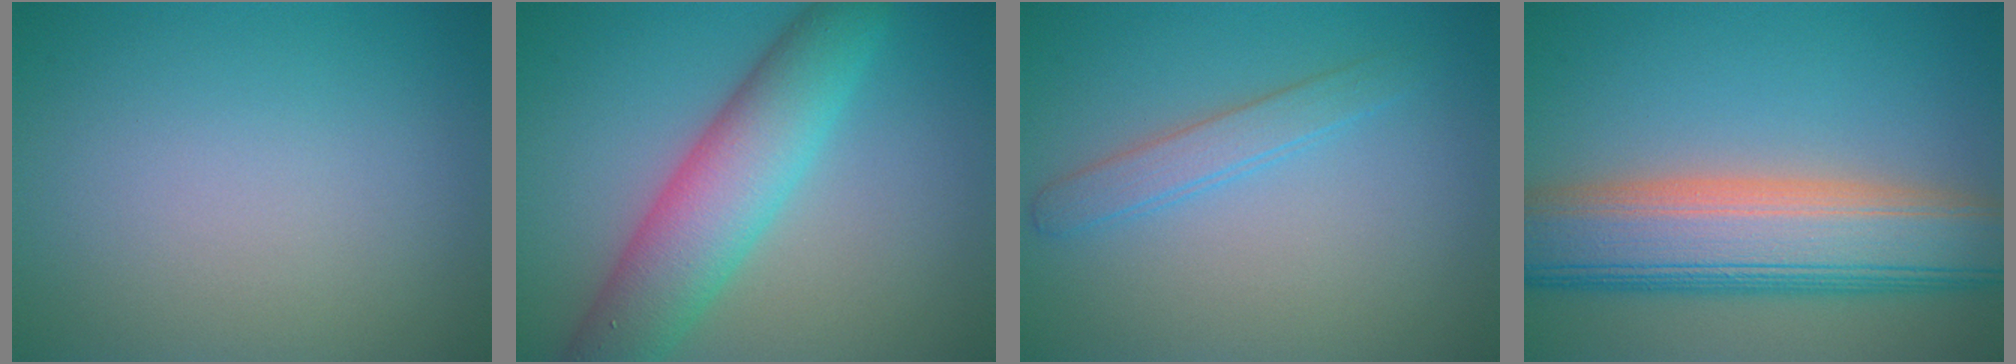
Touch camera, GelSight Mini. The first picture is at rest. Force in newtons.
{"total": 7.2, "press": 7.2, "slide": 0.1}
{"total": 2.0, "press": 2.0, "slide": 0.0}
{"total": 10.6, "press": 10.5, "slide": 0.6}